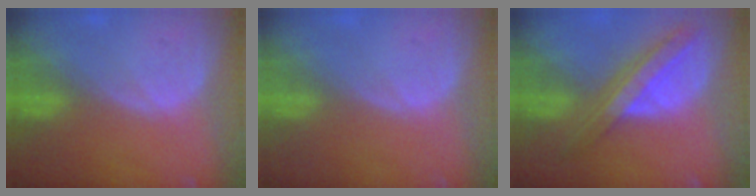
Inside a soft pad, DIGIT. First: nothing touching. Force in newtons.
{"total": 0.0}
{"total": 8.5, "press": 7.2, "slide": 4.4}